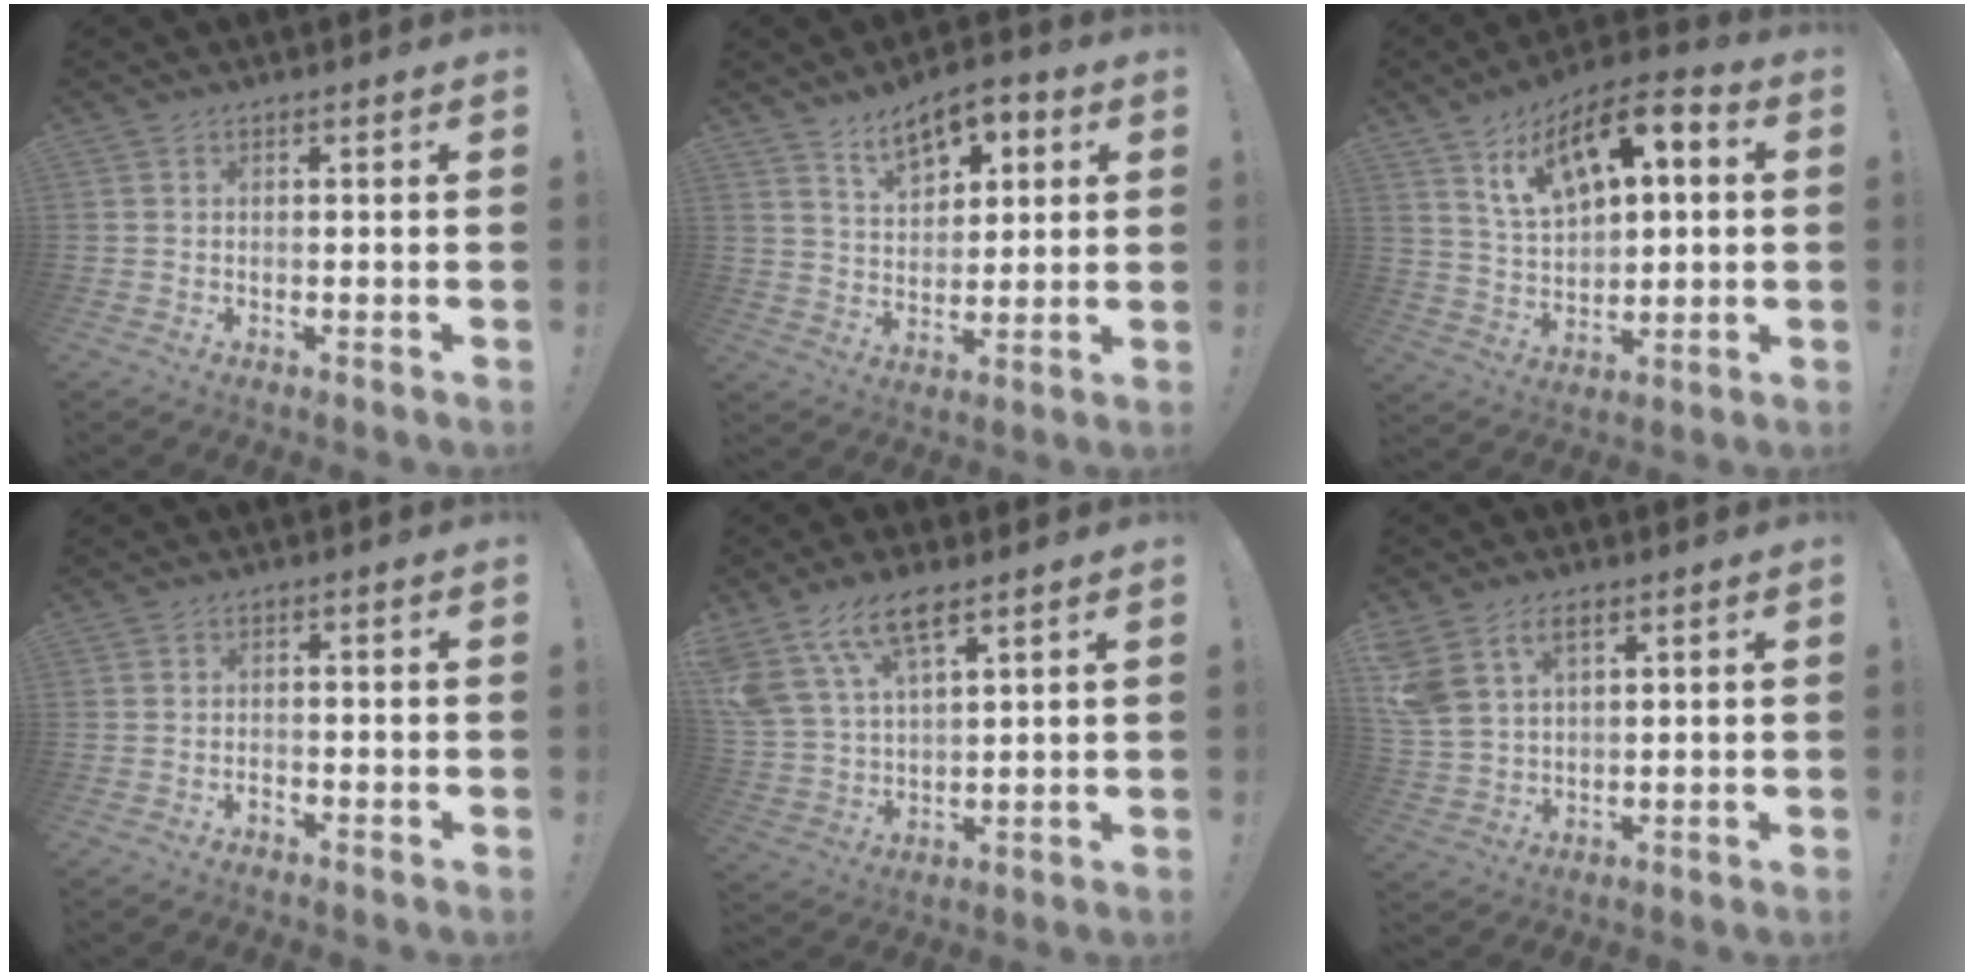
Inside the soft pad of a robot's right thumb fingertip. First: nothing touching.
{"total": 10.3, "force": [6.5, 5.6, 5.7], "torque": [-0.085, -0.030, 0.120]}
{"total": 15.0, "force": [7.5, 8.0, 10.2], "torque": [-0.167, -0.038, 0.134]}
{"total": 1.3, "force": [-1.2, 0.2, 0.3], "torque": [-0.011, 0.000, -0.021]}
{"total": 12.7, "force": [8.5, 5.4, 7.8], "torque": [-0.160, -0.037, 0.158]}
{"total": 8.4, "force": [4.6, 5.2, 4.8], "torque": [-0.100, -0.017, 0.090]}